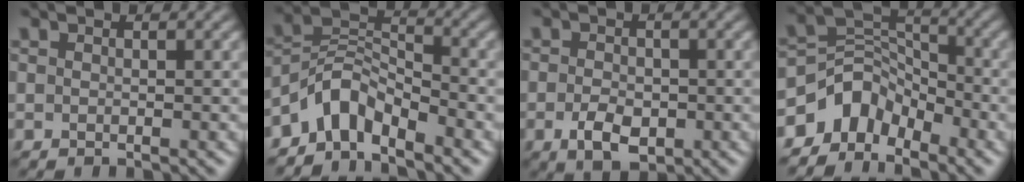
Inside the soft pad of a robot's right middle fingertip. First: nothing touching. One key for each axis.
{"total": 4.7, "fx": -3.7, "fy": 2.1, "fz": 2.1, "tx": -0.031, "ty": 0.008, "tz": -0.084}
{"total": 3.1, "fx": -1.0, "fy": 1.9, "fz": 2.2, "tx": -0.044, "ty": -0.004, "tz": -0.020}
{"total": 5.0, "fx": -3.7, "fy": 3.1, "fz": 1.4, "tx": -0.012, "ty": 0.008, "tz": -0.078}